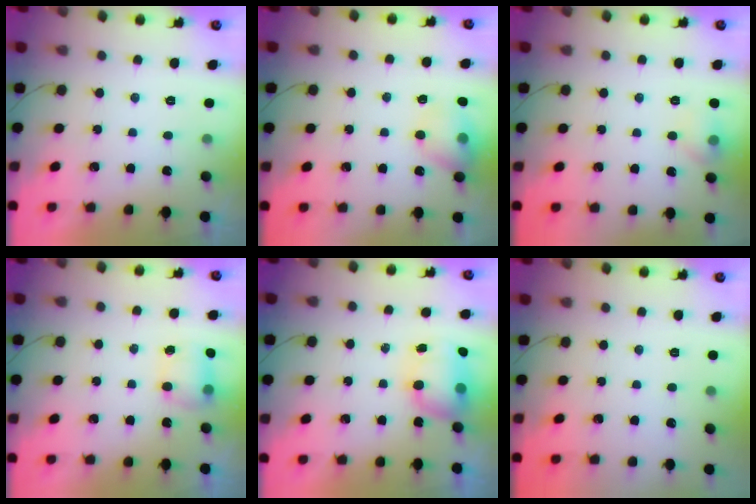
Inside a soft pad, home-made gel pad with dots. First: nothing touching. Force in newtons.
{"total": 11.3, "press": 11.2, "slide": 1.7}
{"total": 7.5, "press": 7.2, "slide": 1.8}
{"total": 9.7, "press": 6.9, "slide": 6.8}
{"total": 11.9, "press": 9.3, "slide": 7.4}
{"total": 0.0}